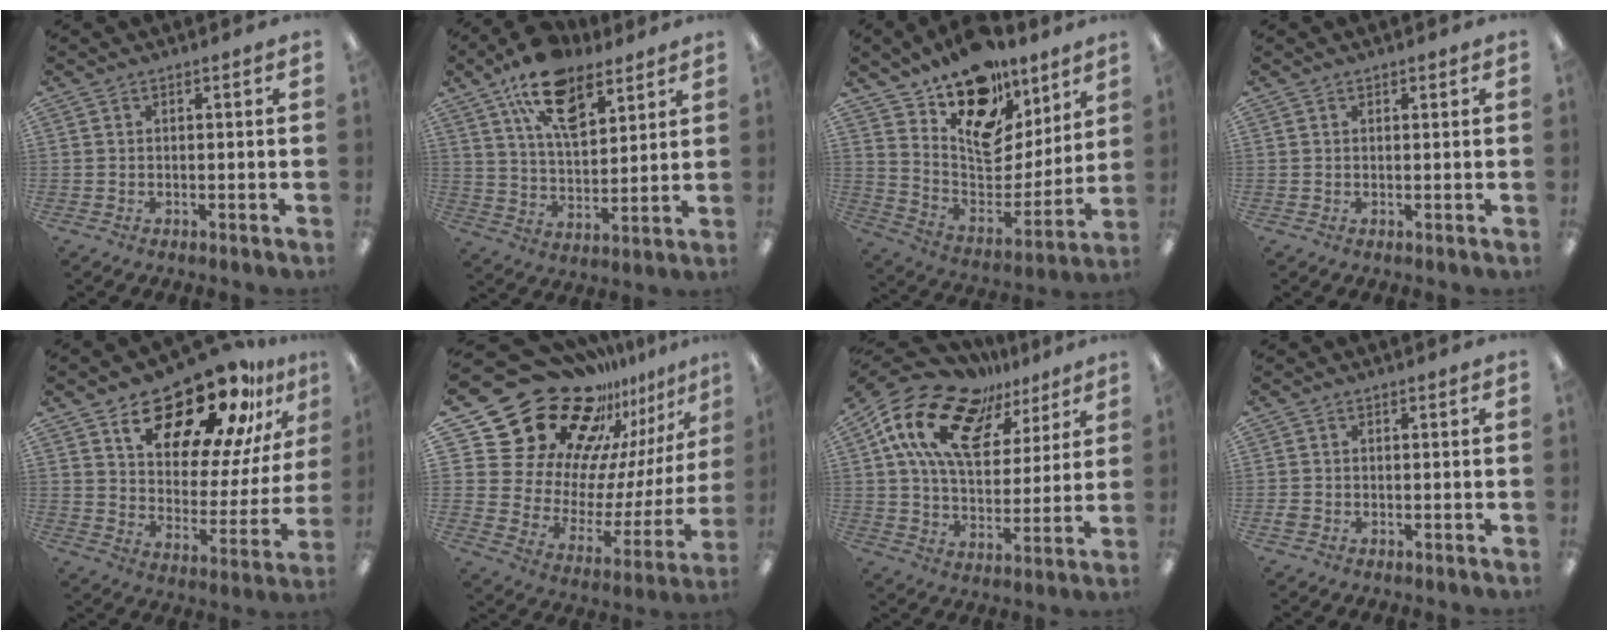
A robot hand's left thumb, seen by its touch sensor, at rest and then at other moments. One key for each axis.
{"total": 15.6, "fx": 9.7, "fy": 7.9, "fz": 9.4, "tx": -0.153, "ty": -0.036, "tz": 0.173}
{"total": 17.5, "fx": 11.7, "fy": 10.1, "fz": 8.1, "tx": -0.126, "ty": -0.098, "tz": 0.211}
{"total": 0.7, "fx": 0.5, "fy": 0.4, "fz": 0.2, "tx": 0.005, "ty": -0.002, "tz": 0.007}
{"total": 20.5, "fx": 15.9, "fy": 7.7, "fz": 10.4, "tx": -0.158, "ty": -0.117, "tz": 0.266}
{"total": 28.8, "fx": 21.2, "fy": 15.9, "fz": 11.1, "tx": -0.159, "ty": -0.196, "tz": 0.417}
{"total": 19.6, "fx": 11.5, "fy": 10.8, "fz": 11.7, "tx": -0.231, "ty": -0.048, "tz": 0.208}
{"total": 1.1, "fx": -0.5, "fy": 0.8, "fz": 0.5, "tx": -0.007, "ty": 0.002, "tz": -0.009}